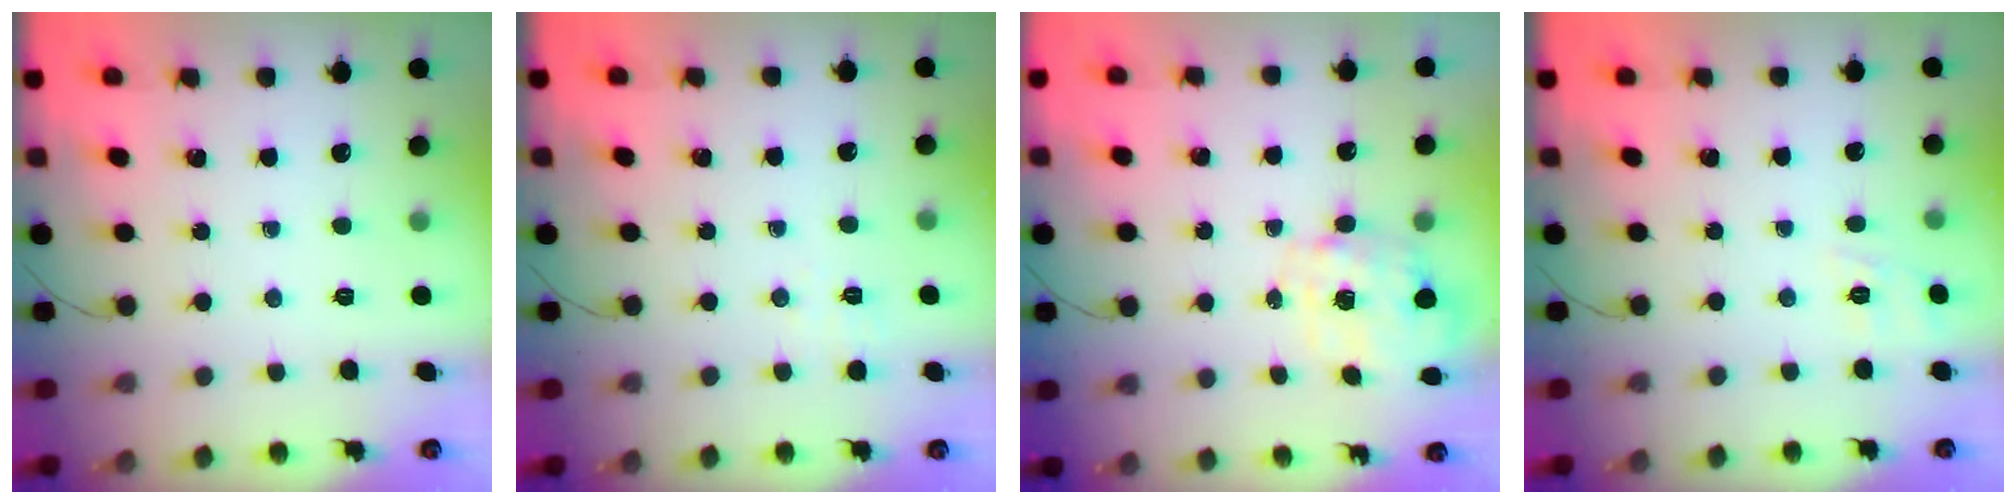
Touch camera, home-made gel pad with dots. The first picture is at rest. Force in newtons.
{"total": 2.1, "press": 1.6, "slide": 1.4}
{"total": 2.8, "press": 2.6, "slide": 0.9}
{"total": 7.2, "press": 6.9, "slide": 1.7}